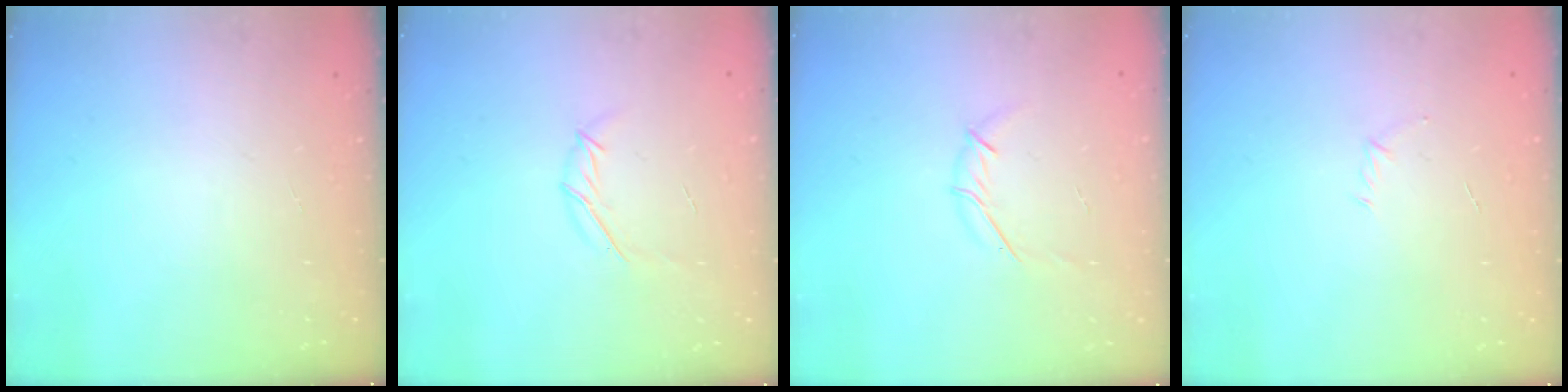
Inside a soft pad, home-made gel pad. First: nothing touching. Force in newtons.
{"total": 5.0, "press": 4.9, "slide": 1.2}
{"total": 4.3, "press": 4.2, "slide": 1.1}
{"total": 3.5, "press": 3.4, "slide": 0.8}